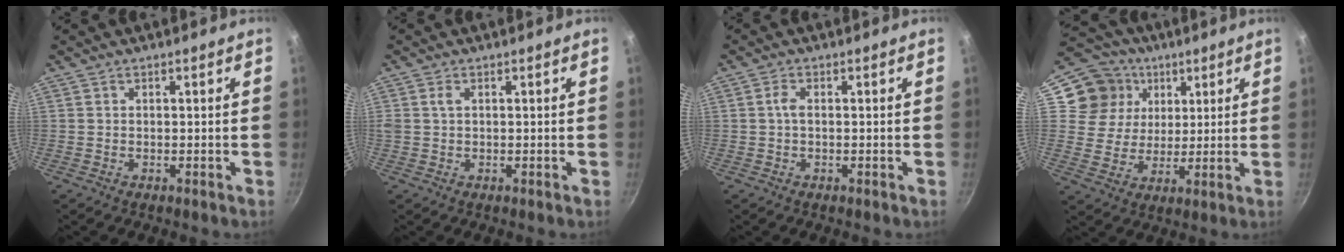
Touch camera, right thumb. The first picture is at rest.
{"total": 1.4, "force": [0.3, 0.9, 1.0], "torque": [-0.016, 0.001, 0.005]}
{"total": 1.7, "force": [-0.1, 0.8, 1.5], "torque": [-0.037, 0.006, -0.003]}
{"total": 13.0, "force": [5.0, 11.2, 4.1], "torque": [-0.045, -0.008, 0.080]}